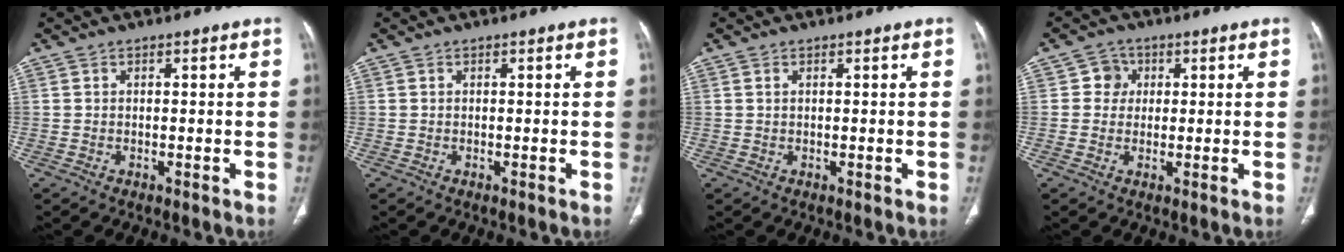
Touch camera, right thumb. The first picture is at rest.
{"total": 0.0}
{"total": 0.6, "force": [0.3, 0.3, 0.5], "torque": [-0.011, 0.004, 0.006]}
{"total": 3.5, "force": [0.7, 3.3, 0.8], "torque": [0.012, 0.004, 0.005]}